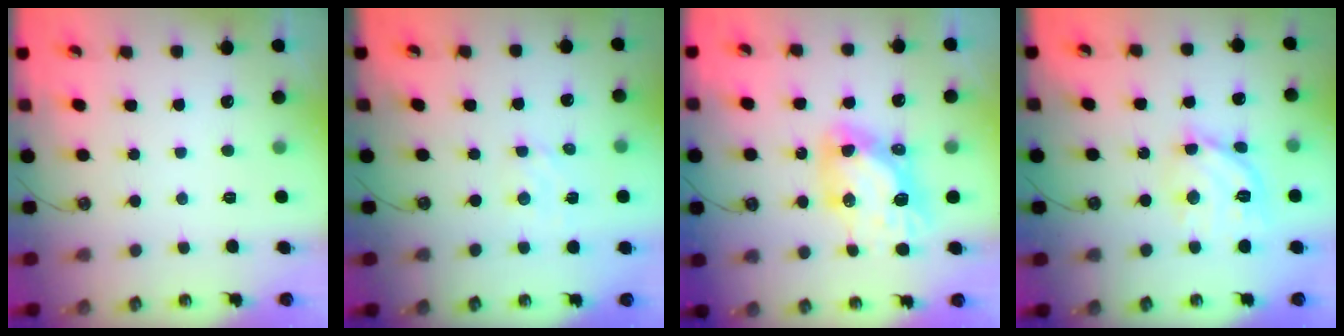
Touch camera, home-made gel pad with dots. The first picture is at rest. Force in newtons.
{"total": 1.8, "press": 1.8, "slide": 0.3}
{"total": 12.2, "press": 12.1, "slide": 1.5}
{"total": 13.2, "press": 13.2, "slide": 1.0}